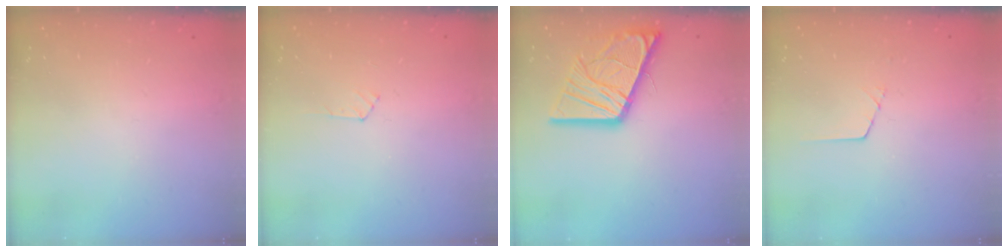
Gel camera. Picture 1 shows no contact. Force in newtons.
{"total": 2.8, "press": 2.7, "slide": 0.5}
{"total": 16.2, "press": 16.2, "slide": 1.7}
{"total": 1.4, "press": 1.4, "slide": 0.1}